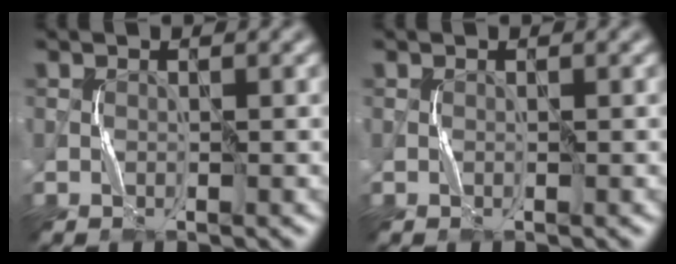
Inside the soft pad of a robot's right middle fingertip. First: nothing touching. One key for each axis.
{"total": 0.0}